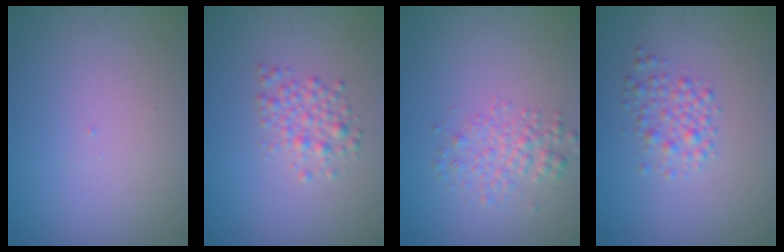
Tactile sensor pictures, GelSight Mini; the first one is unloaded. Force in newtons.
{"total": 2.2, "press": 2.2, "slide": 0.0}
{"total": 2.4, "press": 2.4, "slide": 0.1}
{"total": 2.2, "press": 2.2, "slide": 0.1}